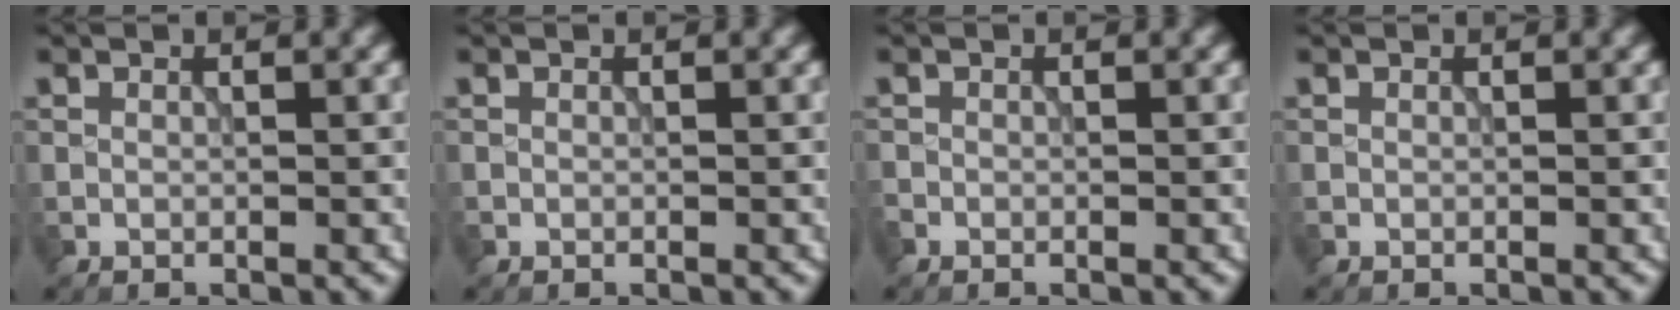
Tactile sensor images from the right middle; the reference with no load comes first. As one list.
[{"total": 0.0}, {"total": 0.5, "force": [-0.4, 0.3, 0.0], "torque": [0.002, -0.003, -0.009]}, {"total": 0.0}]